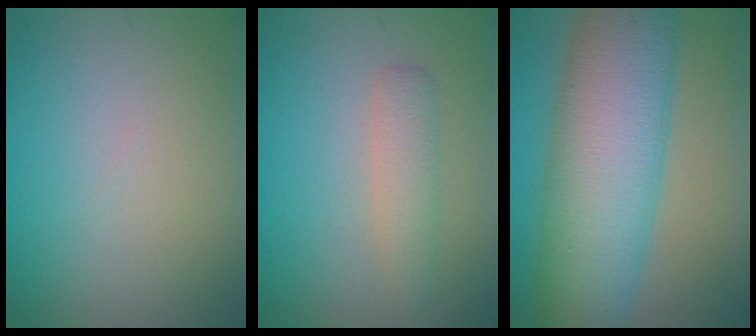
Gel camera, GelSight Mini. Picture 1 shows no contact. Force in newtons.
{"total": 2.2, "press": 2.2, "slide": 0.0}
{"total": 12.1, "press": 12.1, "slide": 0.3}